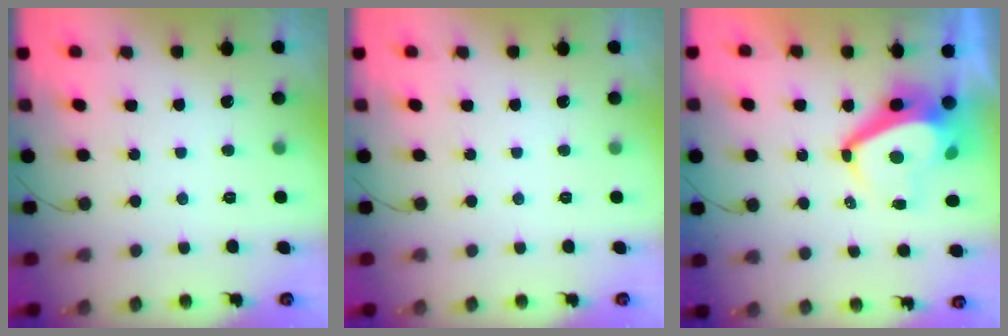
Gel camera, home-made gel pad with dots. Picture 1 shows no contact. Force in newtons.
{"total": 0.0}
{"total": 7.6, "press": 7.5, "slide": 0.9}